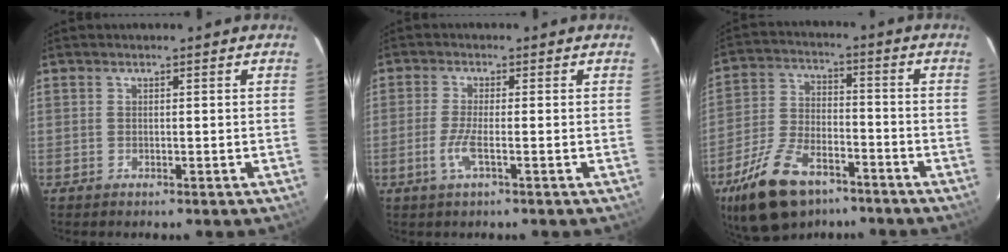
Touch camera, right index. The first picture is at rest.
{"total": 3.9, "force": [-1.5, 0.1, 3.6], "torque": [-0.081, -0.007, -0.032]}
{"total": 16.5, "force": [-10.9, 8.1, 9.4], "torque": [-0.204, -0.013, -0.192]}